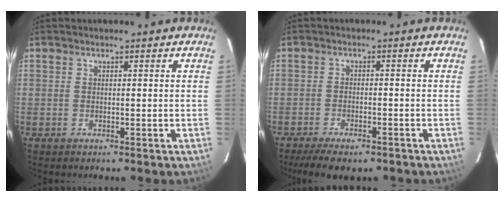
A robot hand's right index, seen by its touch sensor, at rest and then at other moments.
{"total": 9.7, "force": [-7.5, 3.2, 5.2], "torque": [-0.121, -0.024, -0.117]}